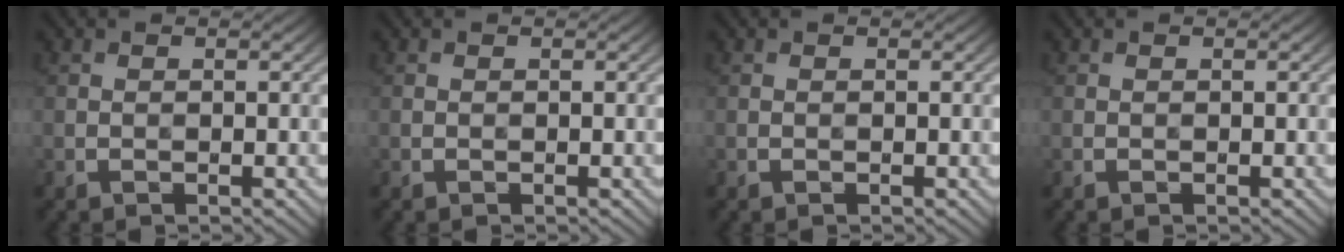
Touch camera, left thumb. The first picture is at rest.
{"total": 0.0}
{"total": 0.0}
{"total": 0.0}